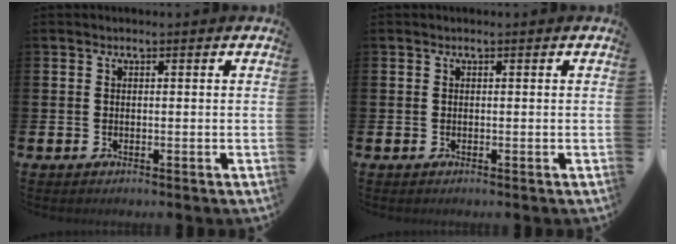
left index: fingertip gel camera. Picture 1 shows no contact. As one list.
[{"total": 0.0}]